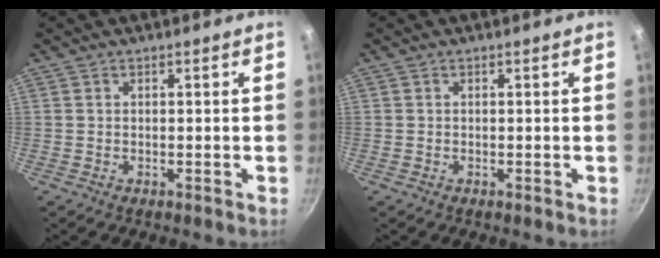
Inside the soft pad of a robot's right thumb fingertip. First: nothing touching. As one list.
[{"total": 0.0}]